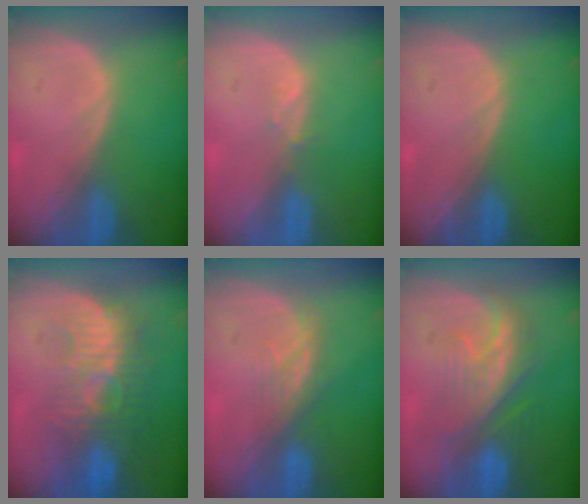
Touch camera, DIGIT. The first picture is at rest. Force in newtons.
{"total": 1.1, "press": 1.0, "slide": 0.4}
{"total": 0.0}
{"total": 9.5, "press": 9.0, "slide": 3.2}
{"total": 3.7, "press": 3.4, "slide": 1.5}
{"total": 8.2, "press": 8.0, "slide": 1.6}